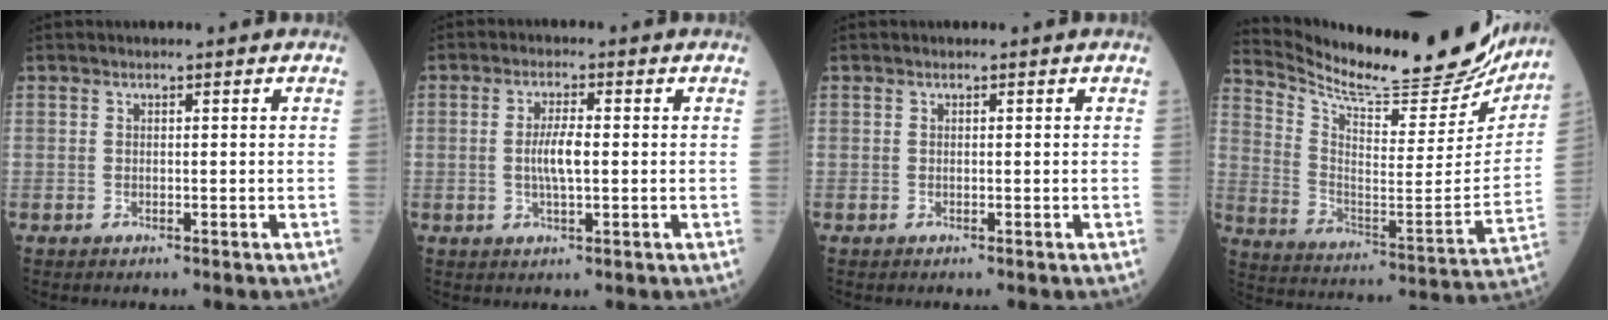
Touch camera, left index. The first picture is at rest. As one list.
[{"total": 4.1, "force": [-0.2, 0.8, 4.0], "torque": [-0.084, -0.002, -0.007]}, {"total": 0.0}, {"total": 22.9, "force": [21.2, 3.7, 7.8], "torque": [-0.139, -0.072, 0.306]}]